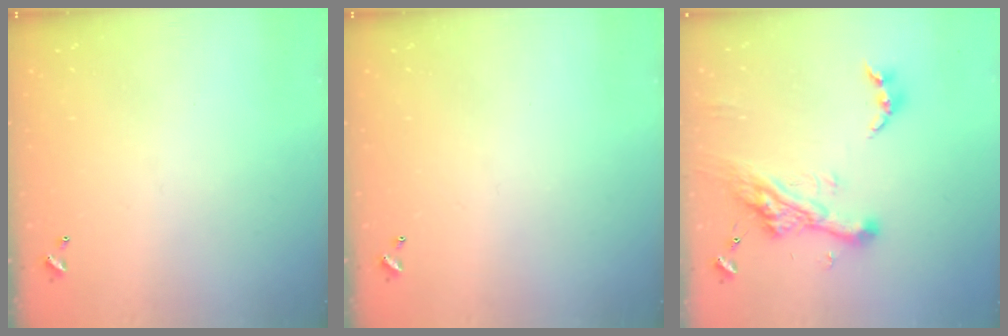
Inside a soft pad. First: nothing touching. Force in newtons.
{"total": 0.0}
{"total": 14.0, "press": 13.9, "slide": 1.7}